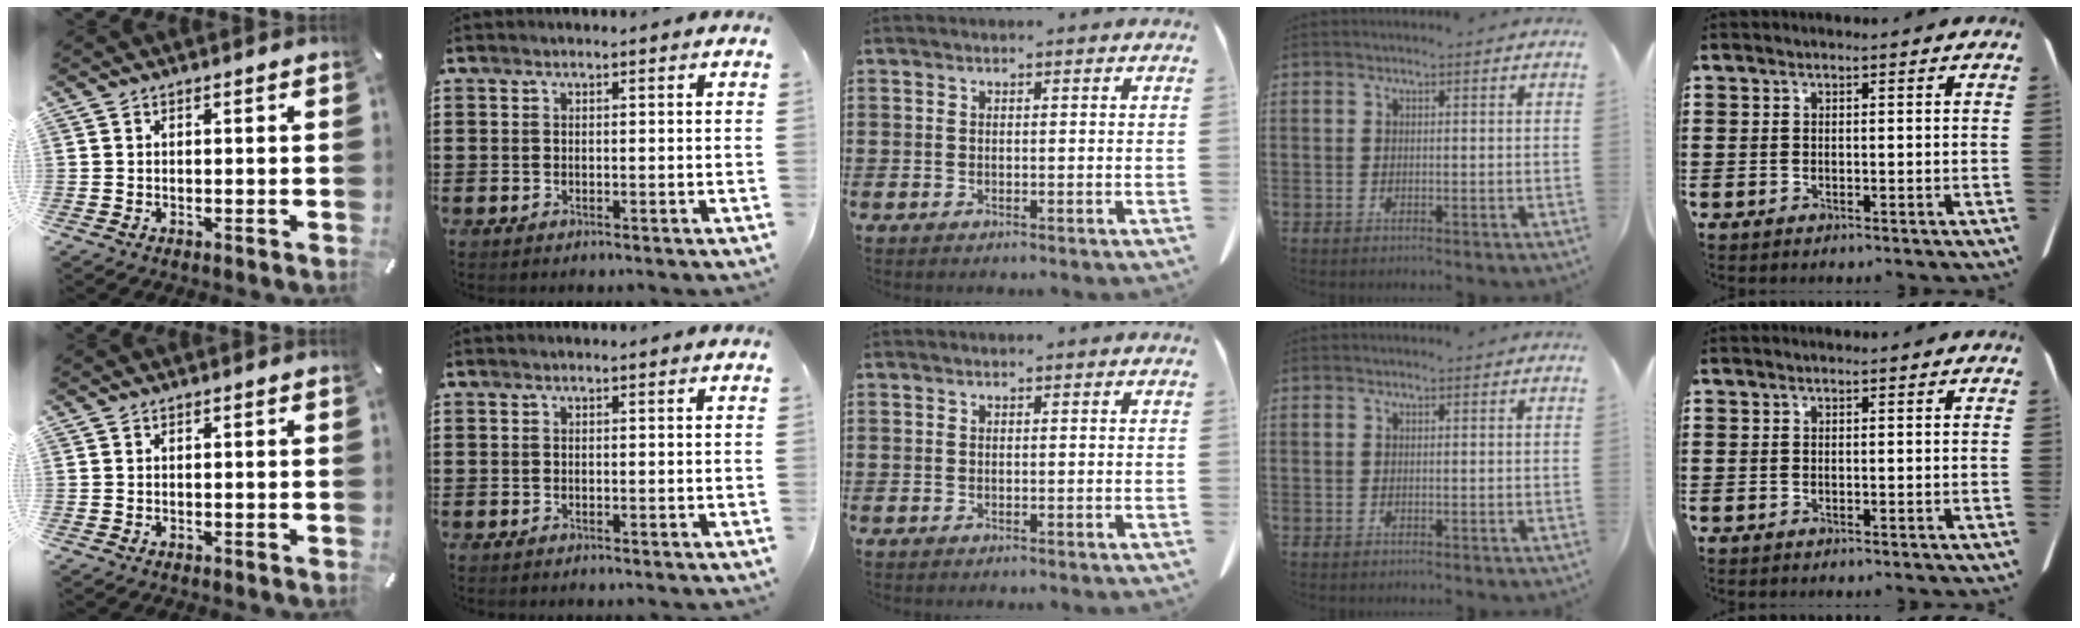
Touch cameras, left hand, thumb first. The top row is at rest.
{}